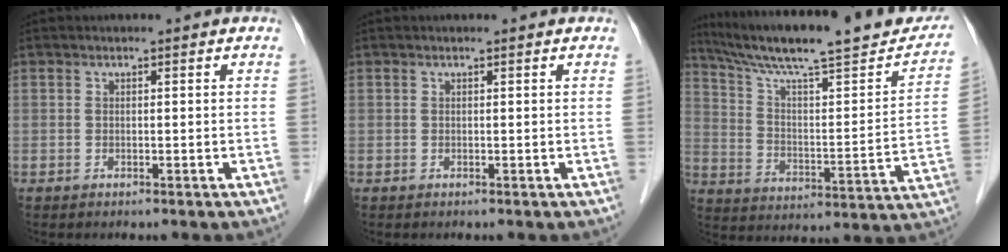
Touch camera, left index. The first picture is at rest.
{"total": 0.6, "force": [0.6, 0.0, 0.2], "torque": [-0.005, 0.004, 0.008]}
{"total": 24.9, "force": [20.9, 3.6, 13.1], "torque": [-0.206, 0.004, 0.302]}